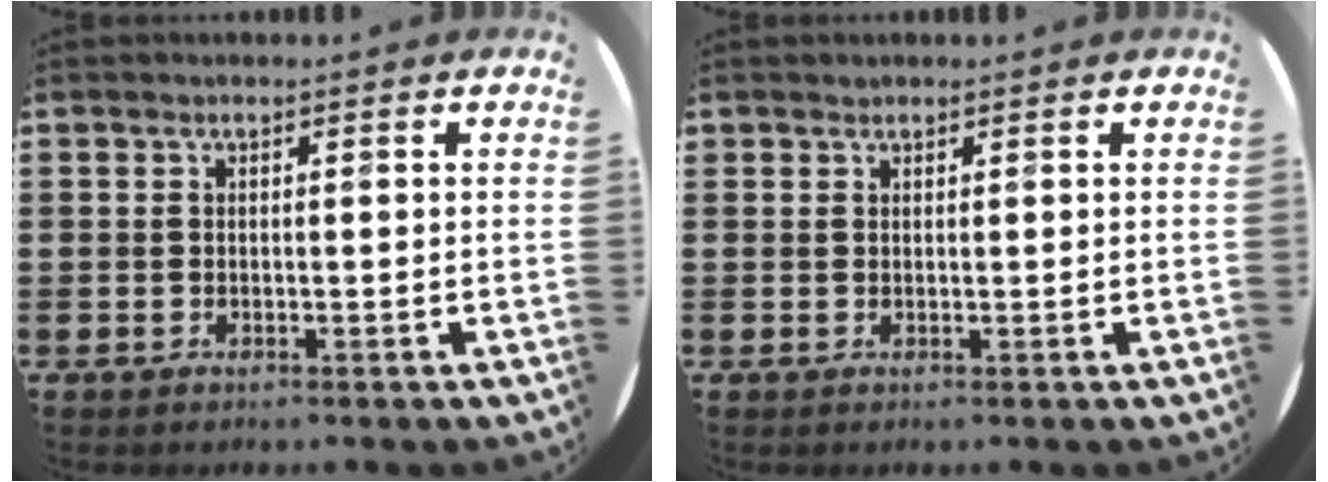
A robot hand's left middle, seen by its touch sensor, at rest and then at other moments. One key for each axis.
{"total": 0.6, "fx": 0.5, "fy": 0.2, "fz": -0.1, "tx": 0.003, "ty": 0.004, "tz": 0.009}